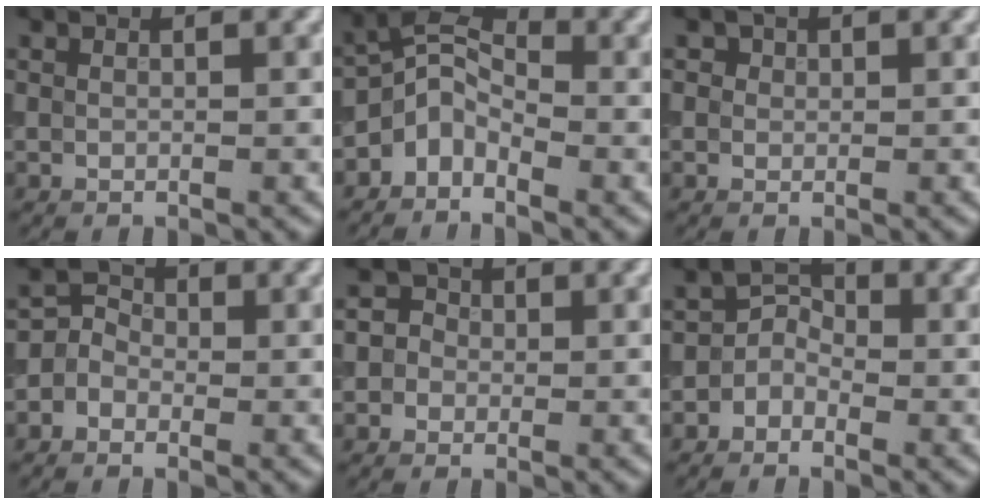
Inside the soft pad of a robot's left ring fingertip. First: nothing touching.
{"total": 3.7, "force": [-2.4, 2.1, 1.9], "torque": [-0.032, 0.009, -0.061]}
{"total": 1.0, "force": [0.3, 0.9, 0.3], "torque": [-0.001, -0.006, 0.003]}
{"total": 2.3, "force": [-0.9, 2.0, 0.8], "torque": [0.003, 0.006, -0.032]}
{"total": 1.9, "force": [-0.4, 1.8, 0.6], "torque": [0.013, 0.004, -0.019]}
{"total": 1.8, "force": [-1.2, 1.3, 0.6], "torque": [0.006, 0.008, -0.033]}